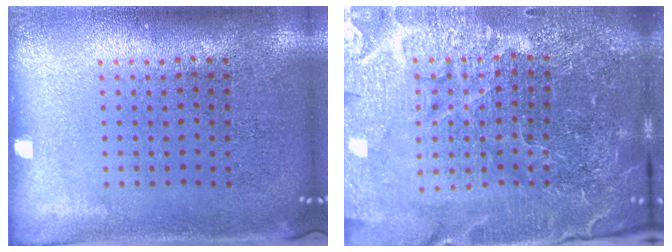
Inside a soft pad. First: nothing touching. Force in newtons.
{"total": 6.6, "press": 5.8, "slide": 3.2}